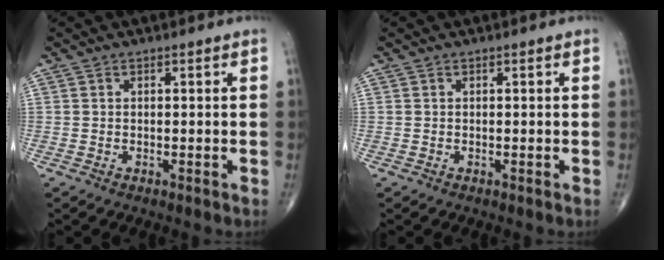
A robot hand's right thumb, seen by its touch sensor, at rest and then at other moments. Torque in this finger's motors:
{"motor_torque": [-0.19, -0.08, 0.05, 0.01, 0.04]}